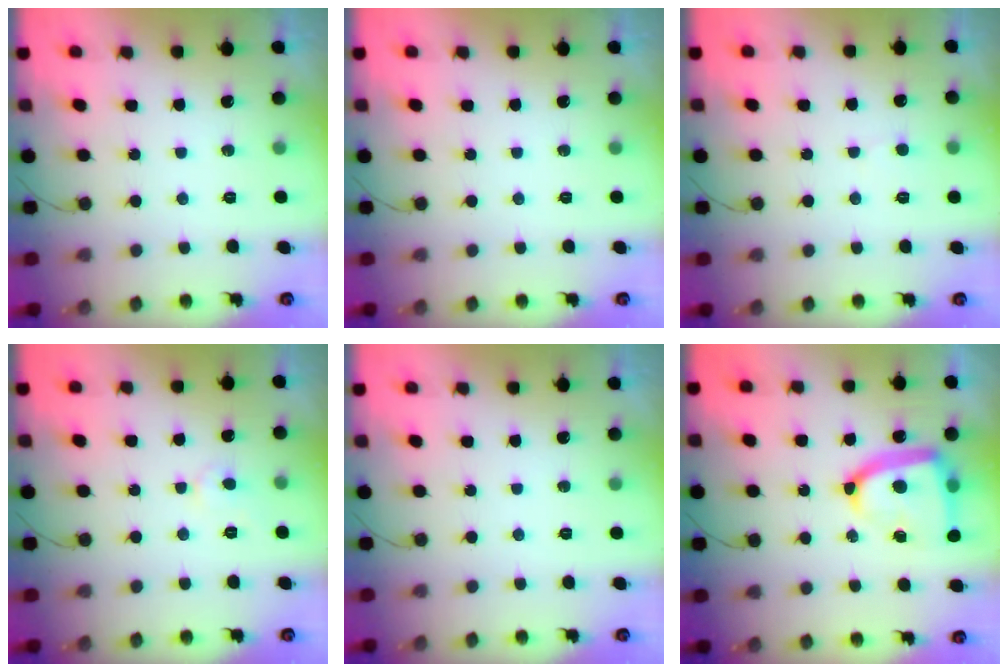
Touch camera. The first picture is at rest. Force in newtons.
{"total": 0.0}
{"total": 3.8, "press": 3.8, "slide": 0.4}
{"total": 3.8, "press": 3.8, "slide": 0.3}
{"total": 0.0}
{"total": 16.4, "press": 16.4, "slide": 1.3}